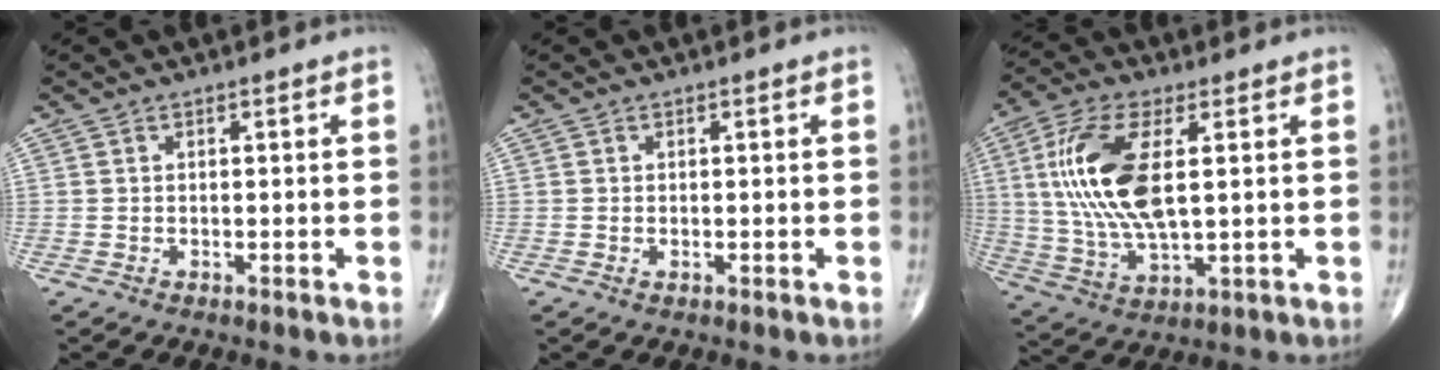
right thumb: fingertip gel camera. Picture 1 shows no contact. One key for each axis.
{"total": 0.0}
{"total": 16.3, "fx": 2.8, "fy": 6.8, "fz": 14.6, "tx": -0.309, "ty": -0.007, "tz": 0.057}